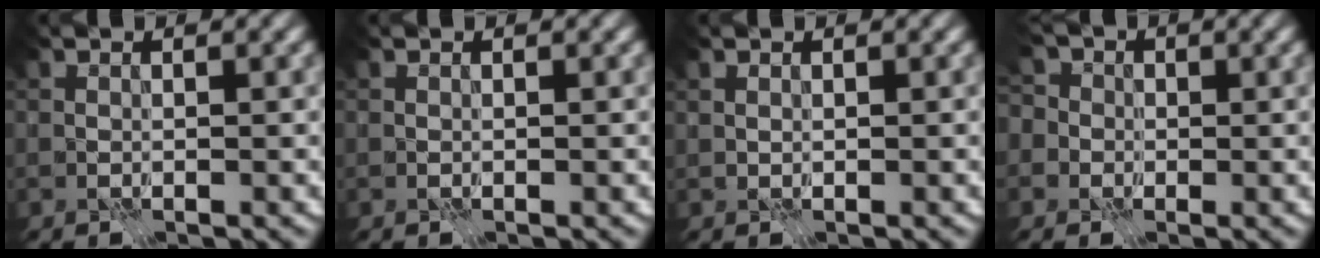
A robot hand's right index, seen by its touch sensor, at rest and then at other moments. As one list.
[{"total": 0.0}, {"total": 0.7, "force": [0.2, -0.6, -0.3], "torque": [0.009, -0.001, 0.004]}, {"total": 6.2, "force": [1.9, 5.2, 2.8], "torque": [-0.038, 0.035, -0.018]}]